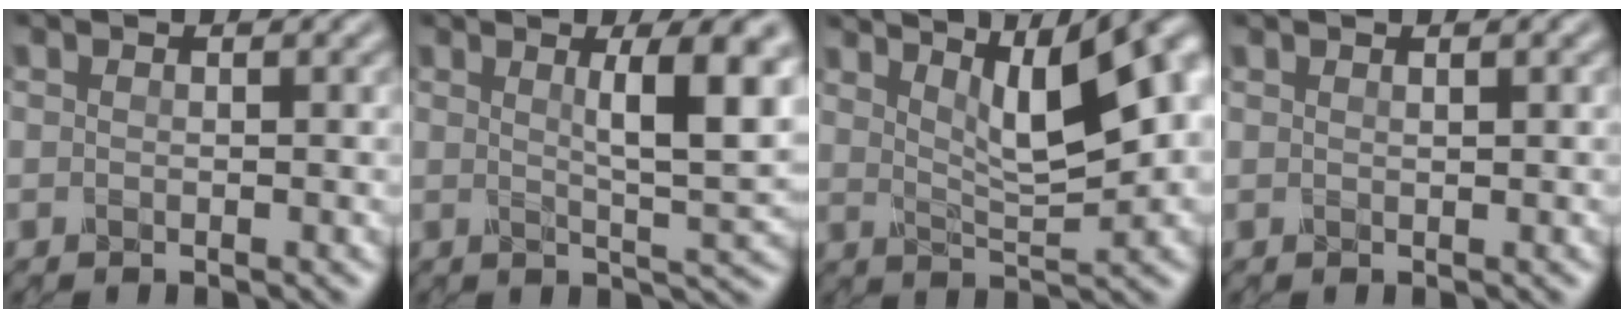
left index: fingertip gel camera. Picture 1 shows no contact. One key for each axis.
{"total": 7.2, "fx": 2.1, "fy": 1.6, "fz": 6.7, "tx": -0.081, "ty": 0.000, "tz": 0.032}
{"total": 10.2, "fx": 4.9, "fy": 3.4, "fz": 8.3, "tx": -0.105, "ty": 0.034, "tz": 0.065}
{"total": 0.8, "fx": 0.6, "fy": 0.2, "fz": 0.6, "tx": -0.007, "ty": 0.003, "tz": 0.007}